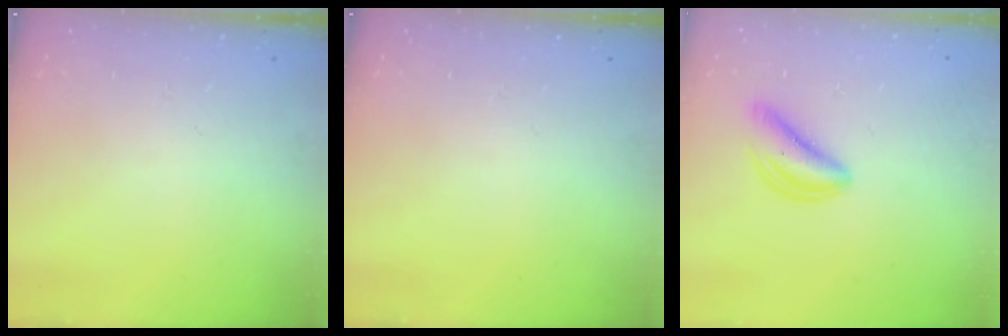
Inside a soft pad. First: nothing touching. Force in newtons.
{"total": 0.0}
{"total": 4.5, "press": 4.5, "slide": 0.3}